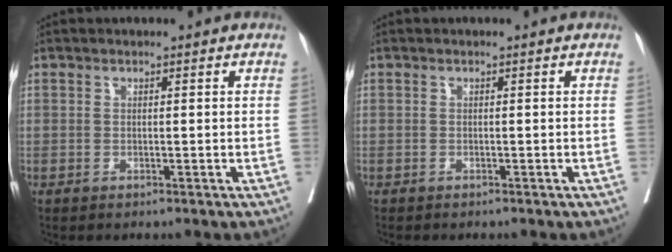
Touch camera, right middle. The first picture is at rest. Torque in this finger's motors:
{"motor_torque": [0.71, -0.98, 0.07, 0.02]}